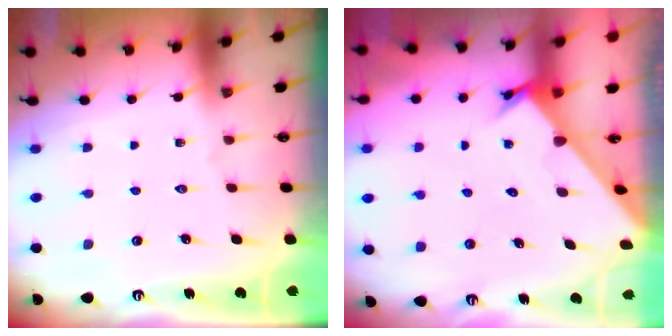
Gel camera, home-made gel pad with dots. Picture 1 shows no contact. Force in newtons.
{"total": 2.4, "press": 2.4, "slide": 0.0}